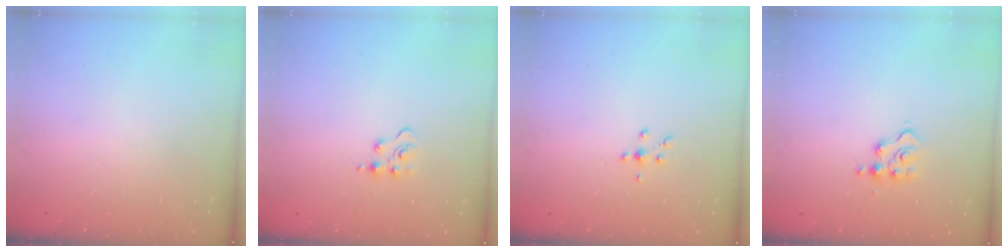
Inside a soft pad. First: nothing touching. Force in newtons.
{"total": 3.2, "press": 3.1, "slide": 0.4}
{"total": 4.4, "press": 4.3, "slide": 1.0}
{"total": 4.6, "press": 4.6, "slide": 0.2}